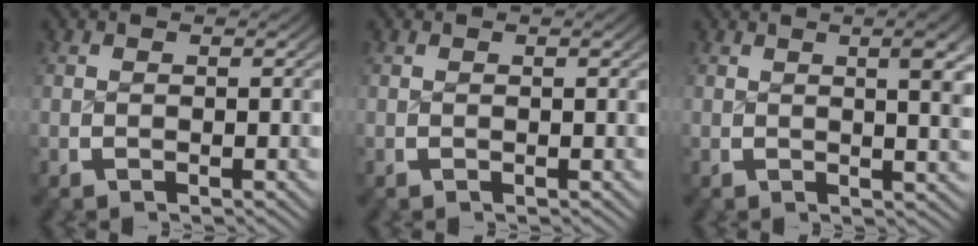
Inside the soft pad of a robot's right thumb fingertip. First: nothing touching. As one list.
[{"total": 0.0}, {"total": 4.9, "force": [1.4, 1.5, 4.4], "torque": [-0.043, 0.002, 0.022]}]